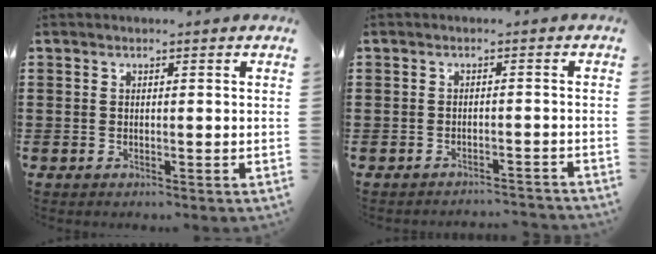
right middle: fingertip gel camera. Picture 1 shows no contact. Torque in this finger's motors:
{"motor_torque": [-0.85, 0.85, -1.05, -0.21]}